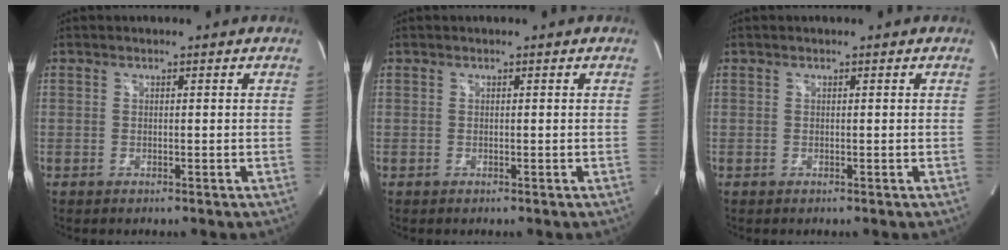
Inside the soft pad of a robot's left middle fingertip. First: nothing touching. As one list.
[{"total": 0.0}, {"total": 0.0}]